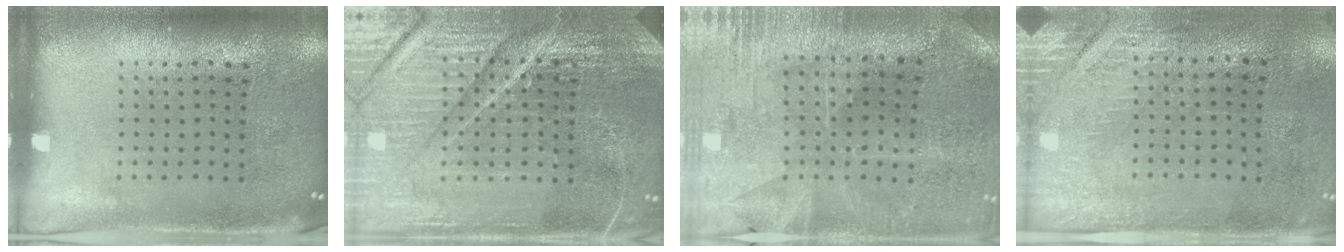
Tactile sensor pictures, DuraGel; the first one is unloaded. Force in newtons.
{"total": 5.8, "press": 5.3, "slide": 2.4}
{"total": 0.9, "press": 0.8, "slide": 0.3}
{"total": 2.8, "press": 2.4, "slide": 1.4}